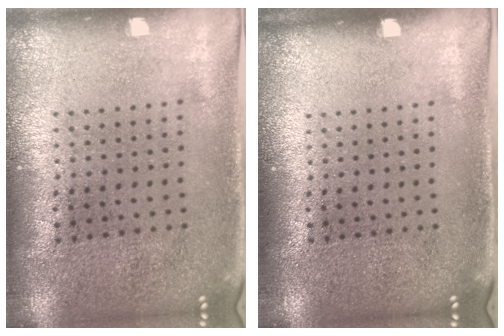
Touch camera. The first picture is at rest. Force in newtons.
{"total": 0.0}